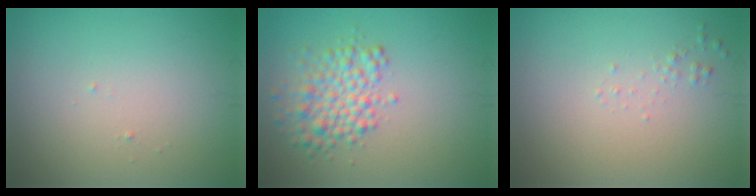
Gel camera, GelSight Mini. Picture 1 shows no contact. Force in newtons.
{"total": 3.8, "press": 3.8, "slide": 0.1}
{"total": 0.6, "press": 0.6, "slide": 0.0}